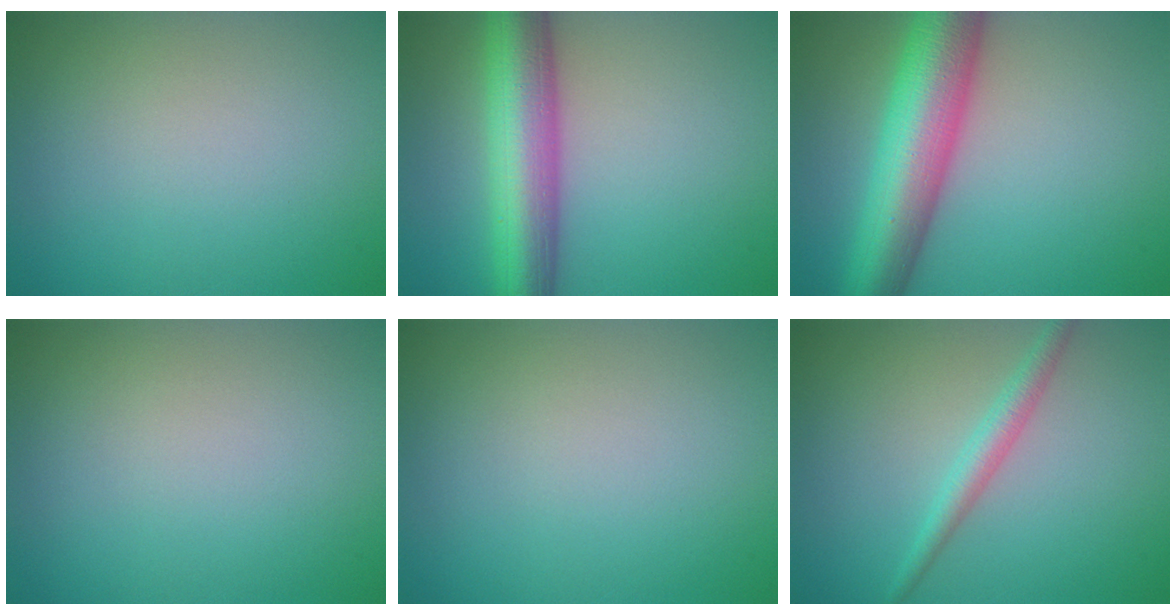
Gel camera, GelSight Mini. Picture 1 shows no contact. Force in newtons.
{"total": 8.4, "press": 8.4, "slide": 0.3}
{"total": 9.9, "press": 9.9, "slide": 0.4}
{"total": 0.0}
{"total": 0.0}
{"total": 2.2, "press": 2.2, "slide": 0.0}